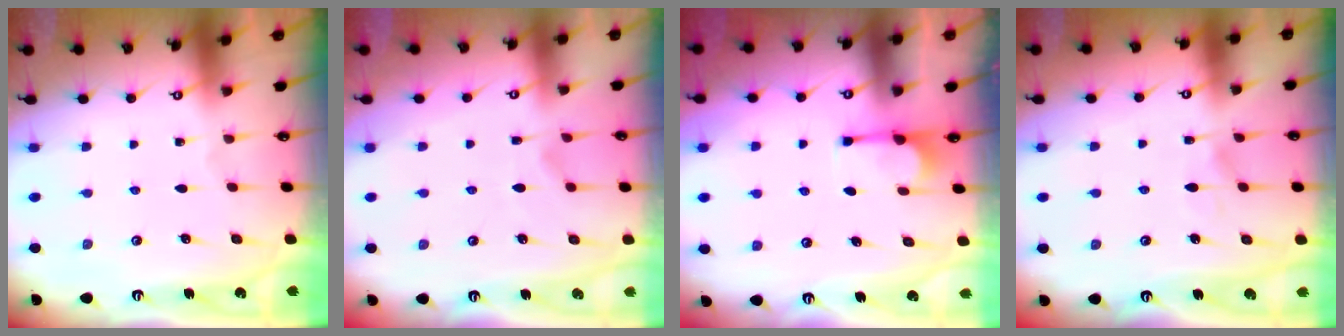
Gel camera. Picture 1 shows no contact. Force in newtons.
{"total": 1.2, "press": 0.0, "slide": 1.2}
{"total": 1.2, "press": 1.1, "slide": 0.5}
{"total": 4.4, "press": 4.4, "slide": 0.4}